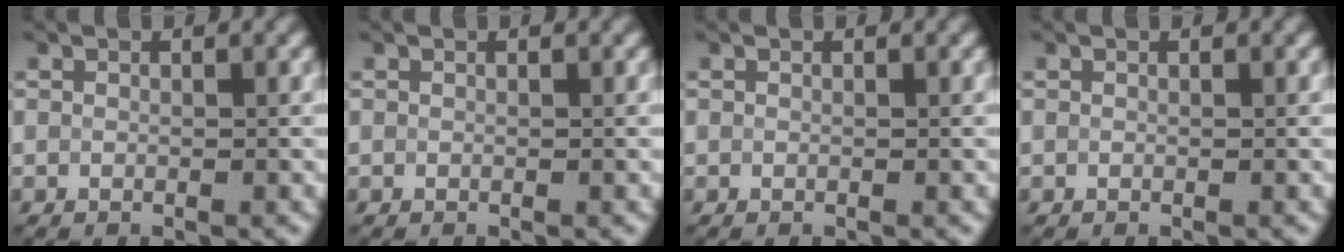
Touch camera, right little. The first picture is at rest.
{"total": 0.0}
{"total": 0.0}
{"total": 0.0}